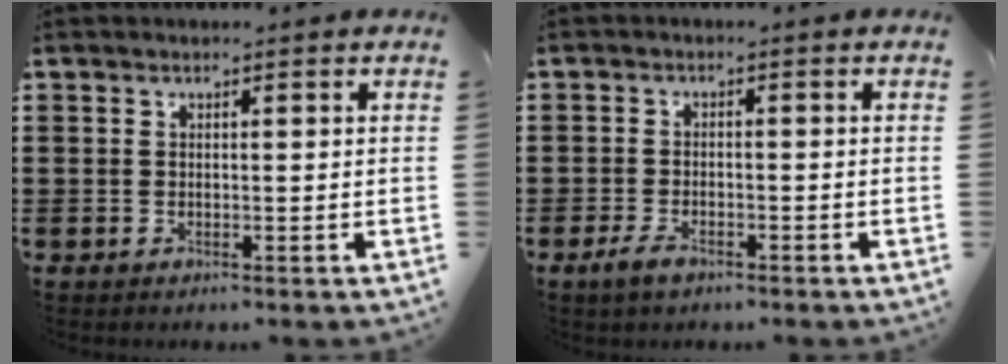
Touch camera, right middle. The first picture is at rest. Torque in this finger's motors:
{"motor_torque": [1.99, 0.14, 0.31, 0.08]}